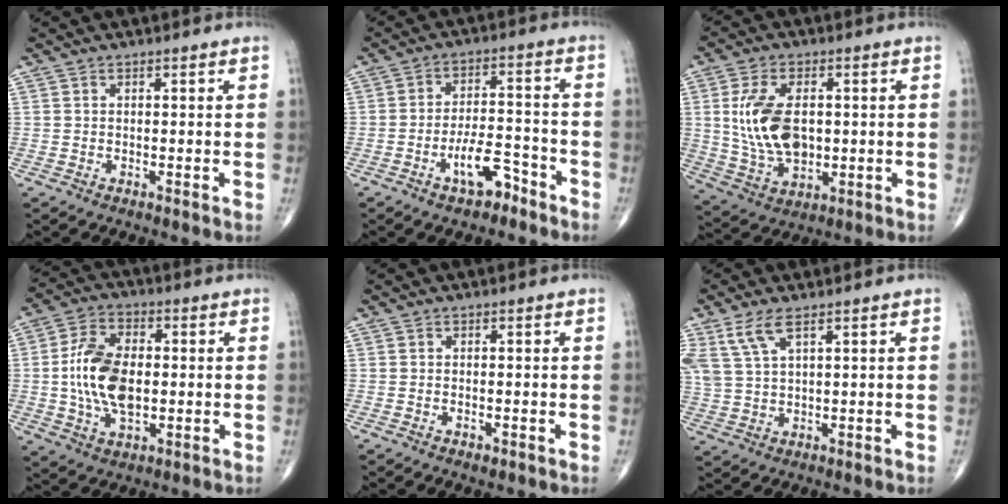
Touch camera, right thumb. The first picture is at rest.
{"total": 7.6, "force": [-4.7, 3.1, 5.0], "torque": [-0.074, 0.040, -0.078]}
{"total": 13.0, "force": [1.2, 7.7, 10.4], "torque": [-0.192, -0.007, 0.032]}
{"total": 13.3, "force": [-0.2, 7.8, 10.8], "torque": [-0.199, 0.008, -0.003]}
{"total": 1.0, "force": [-0.6, 0.5, 0.8], "torque": [-0.011, 0.001, -0.007]}
{"total": 6.6, "force": [3.8, 2.3, 4.9], "torque": [-0.123, -0.003, 0.086]}